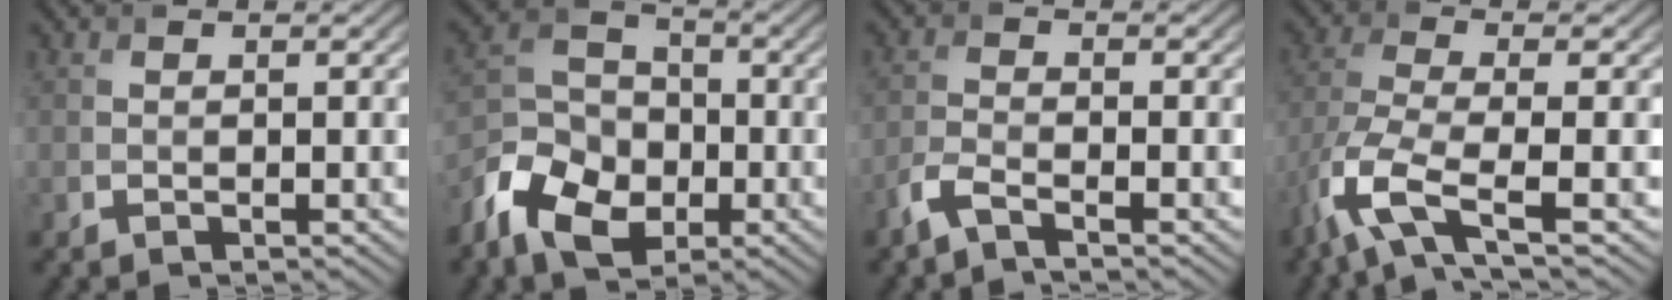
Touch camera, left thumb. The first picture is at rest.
{"total": 9.9, "force": [-4.9, 6.7, 5.3], "torque": [-0.123, -0.016, -0.113]}
{"total": 2.9, "force": [-2.2, 0.6, 1.8], "torque": [-0.045, -0.003, -0.058]}
{"total": 8.6, "force": [-4.7, 2.2, 6.8], "torque": [-0.155, -0.009, -0.107]}